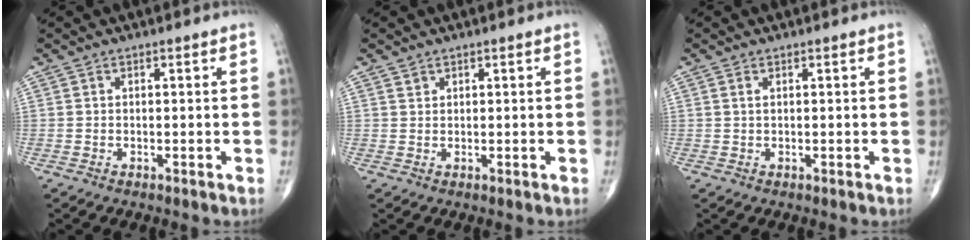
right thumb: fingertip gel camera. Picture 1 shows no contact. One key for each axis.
{"total": 1.0, "fx": 0.7, "fy": 0.6, "fz": 0.1, "tx": 0.008, "ty": -0.005, "tz": 0.011}
{"total": 0.8, "fx": 0.4, "fy": 0.3, "fz": 0.6, "tx": -0.016, "ty": 0.007, "tz": 0.008}